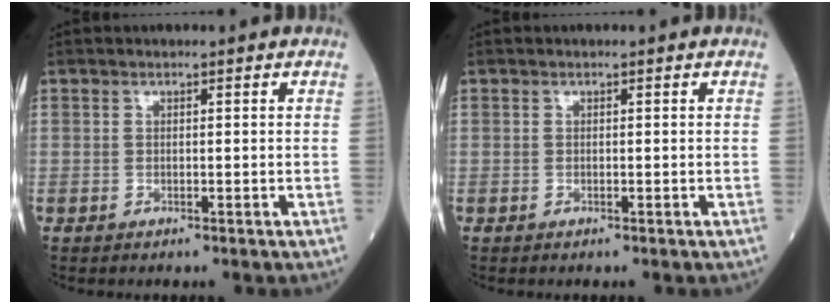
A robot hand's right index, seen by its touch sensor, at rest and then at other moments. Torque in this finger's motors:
{"motor_torque": [0.01, 0.01, 0.00, -0.01]}